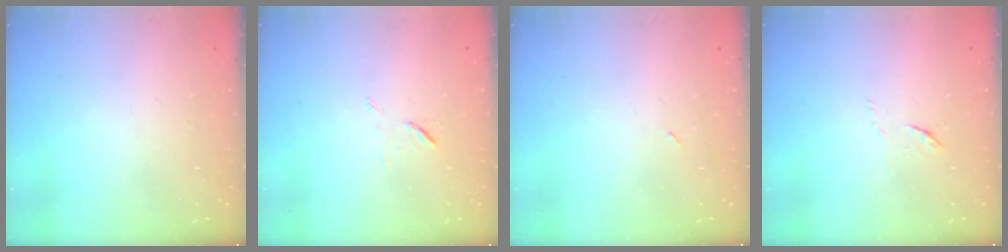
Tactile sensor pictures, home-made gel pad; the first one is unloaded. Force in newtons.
{"total": 6.6, "press": 6.3, "slide": 2.0}
{"total": 2.1, "press": 1.9, "slide": 1.0}
{"total": 3.7, "press": 3.7, "slide": 0.4}